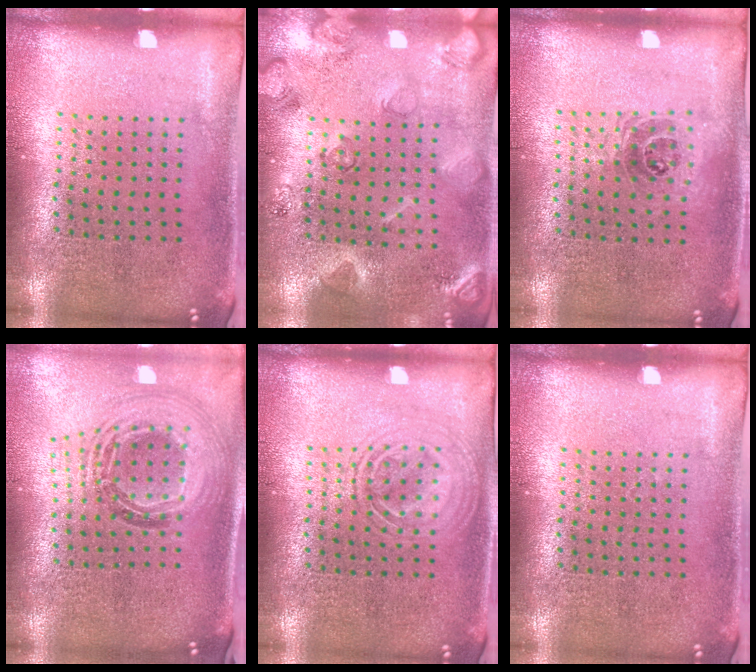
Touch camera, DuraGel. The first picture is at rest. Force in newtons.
{"total": 2.2, "press": 2.2, "slide": 0.4}
{"total": 1.0, "press": 1.0, "slide": 0.3}
{"total": 1.6, "press": 1.4, "slide": 0.8}
{"total": 2.4, "press": 2.4, "slide": 0.3}
{"total": 0.0}